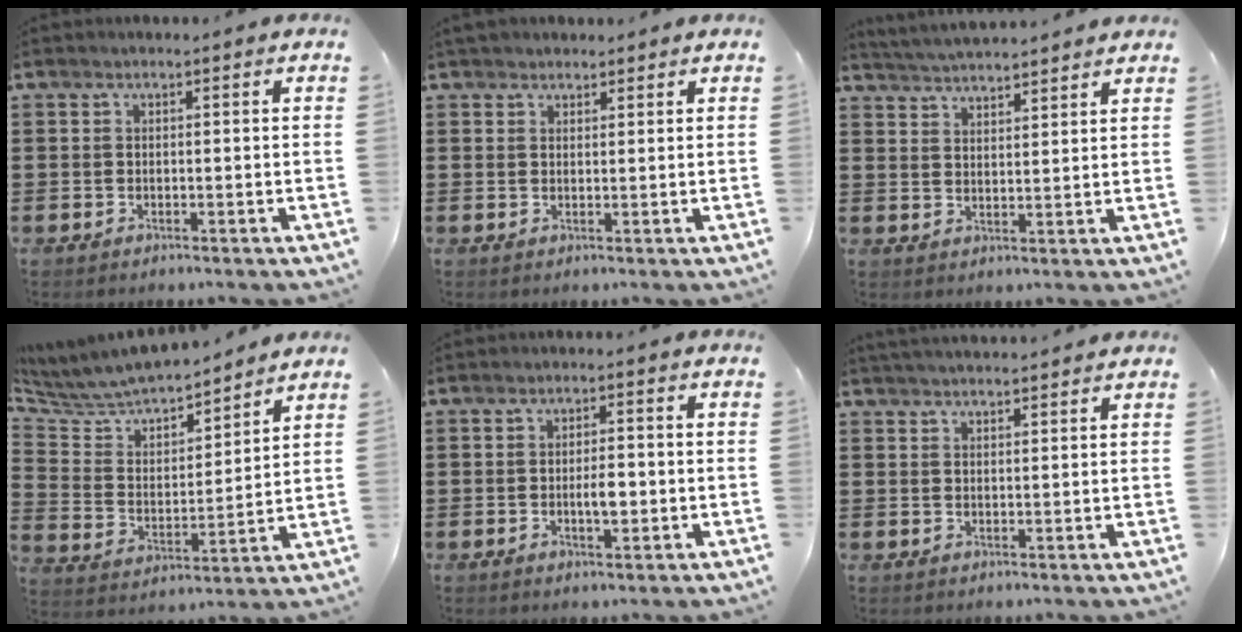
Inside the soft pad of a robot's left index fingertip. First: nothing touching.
{"total": 1.7, "force": [1.6, 0.7, 0.1], "torque": [-0.005, 0.004, 0.032]}
{"total": 3.6, "force": [3.6, -0.5, 0.0], "torque": [-0.012, -0.016, 0.064]}
{"total": 6.6, "force": [6.3, 1.7, 1.2], "torque": [-0.061, -0.050, 0.104]}
{"total": 3.3, "force": [-0.3, 1.3, 3.0], "torque": [-0.048, -0.001, -0.008]}
{"total": 2.2, "force": [2.2, -0.1, 0.3], "torque": [-0.011, -0.001, 0.043]}